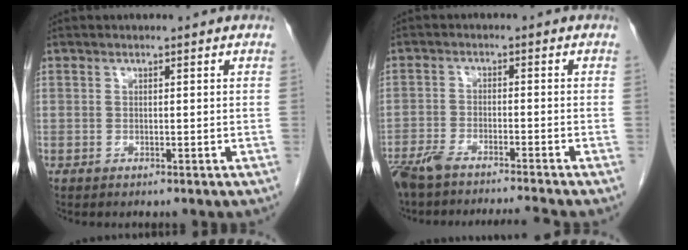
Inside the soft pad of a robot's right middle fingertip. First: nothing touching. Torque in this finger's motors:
{"motor_torque": [0.34, -0.31, 0.06, 0.03]}